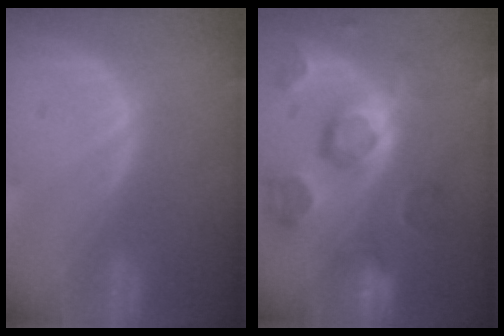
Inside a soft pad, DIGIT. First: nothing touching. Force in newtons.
{"total": 11.3, "press": 10.0, "slide": 5.2}